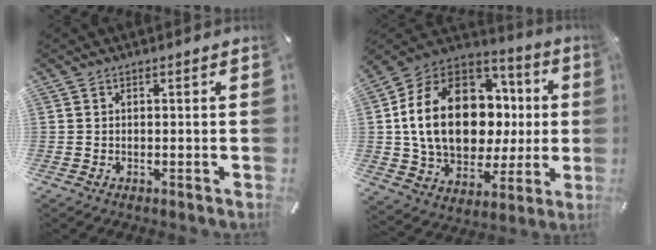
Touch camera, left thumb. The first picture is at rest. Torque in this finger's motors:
{"motor_torque": [2.49, 2.46, 2.26, -0.51, 0.55]}